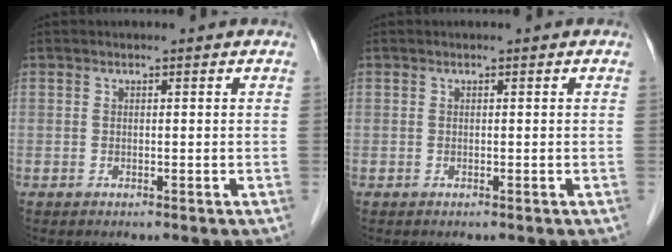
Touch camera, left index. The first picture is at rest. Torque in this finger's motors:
{"motor_torque": [-0.04, 0.03, 0.00, 0.00]}